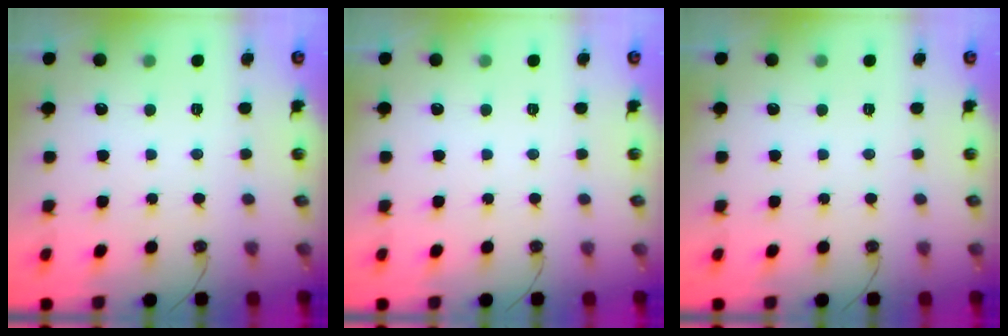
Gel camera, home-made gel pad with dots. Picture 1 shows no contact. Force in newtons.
{"total": 0.0}
{"total": 0.0}